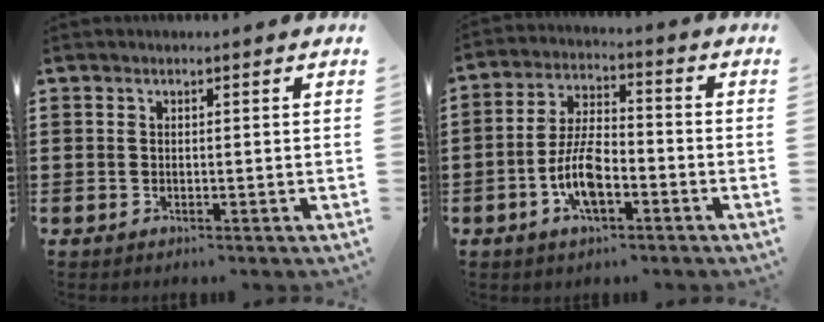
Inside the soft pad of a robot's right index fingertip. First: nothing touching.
{"total": 8.1, "force": [-2.9, 3.6, 6.7], "torque": [-0.151, 0.001, -0.060]}